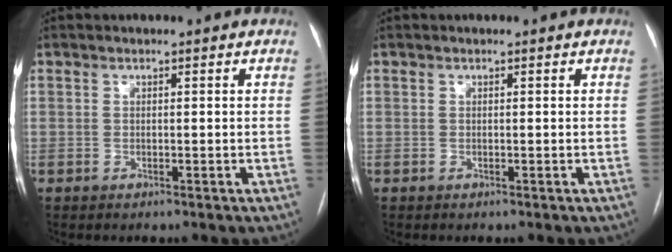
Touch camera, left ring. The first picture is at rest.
{"total": 0.0}